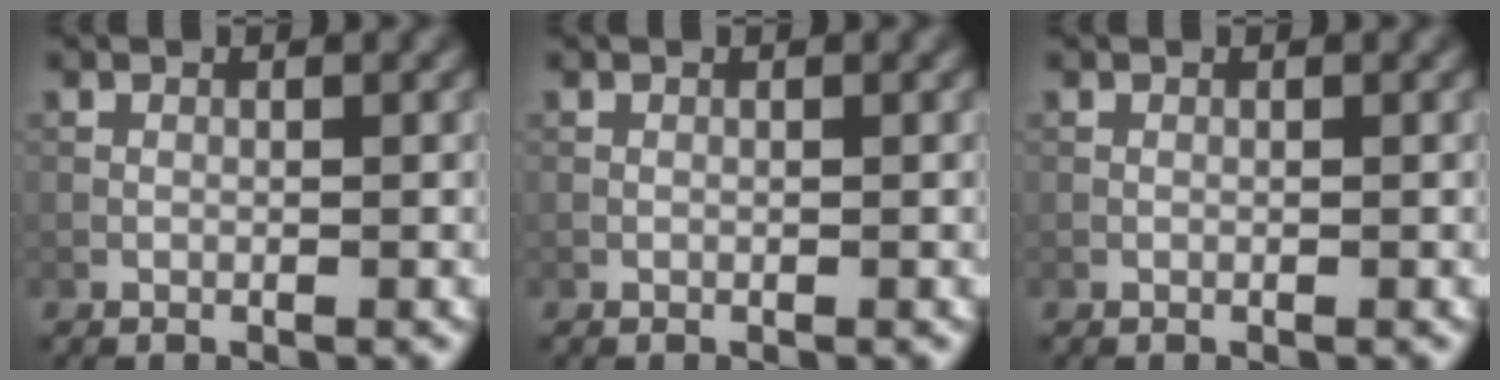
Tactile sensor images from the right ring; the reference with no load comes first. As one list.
[{"total": 0.0}, {"total": 0.0}]